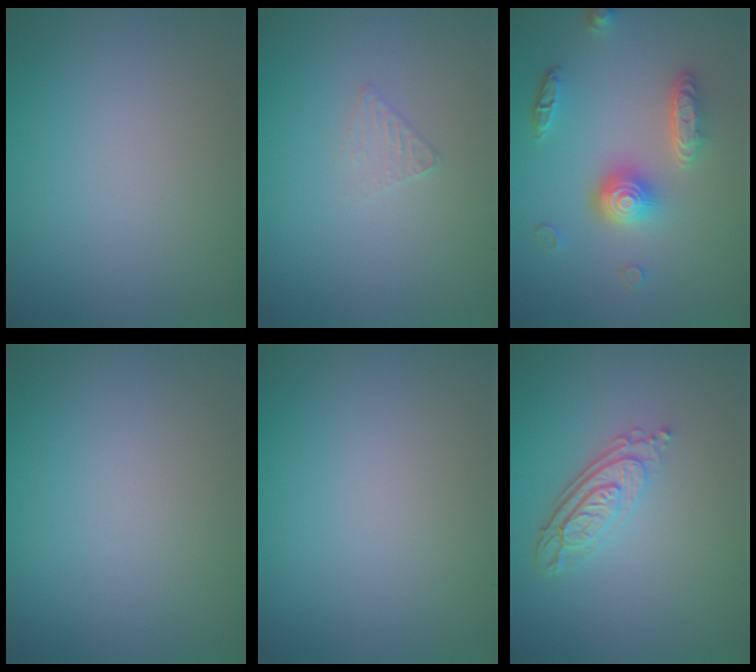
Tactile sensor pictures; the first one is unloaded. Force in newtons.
{"total": 1.0, "press": 1.0, "slide": 0.1}
{"total": 4.7, "press": 3.7, "slide": 3.0}
{"total": 0.0}
{"total": 0.0}
{"total": 4.0, "press": 2.9, "slide": 2.7}